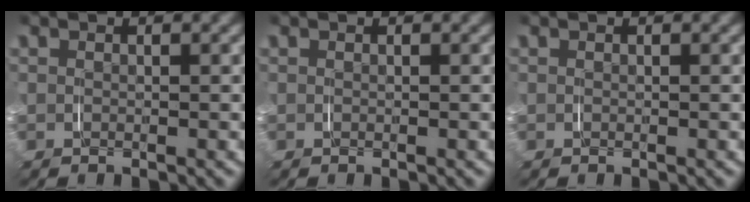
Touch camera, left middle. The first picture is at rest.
{"total": 0.0}
{"total": 0.0}